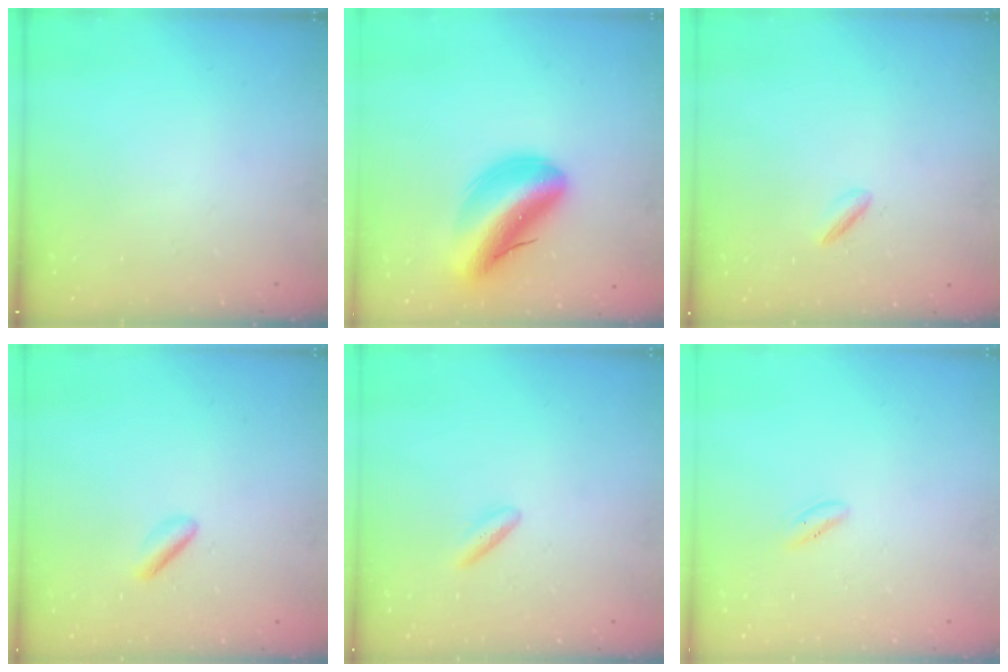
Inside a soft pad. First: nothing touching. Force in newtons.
{"total": 17.5, "press": 16.8, "slide": 4.8}
{"total": 2.1, "press": 2.0, "slide": 0.7}
{"total": 1.7, "press": 1.5, "slide": 0.9}
{"total": 3.5, "press": 3.2, "slide": 1.4}
{"total": 1.8, "press": 1.5, "slide": 0.9}